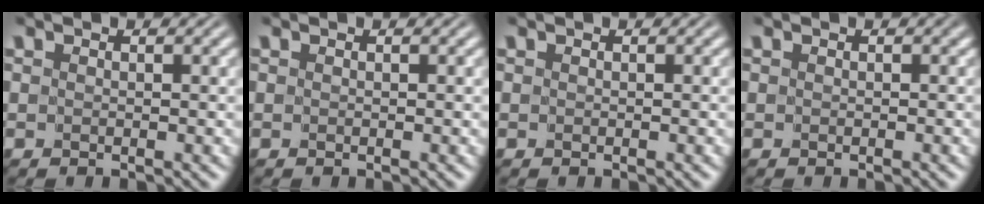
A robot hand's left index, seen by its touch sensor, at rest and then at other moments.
{"total": 0.0}
{"total": 0.0}
{"total": 0.0}